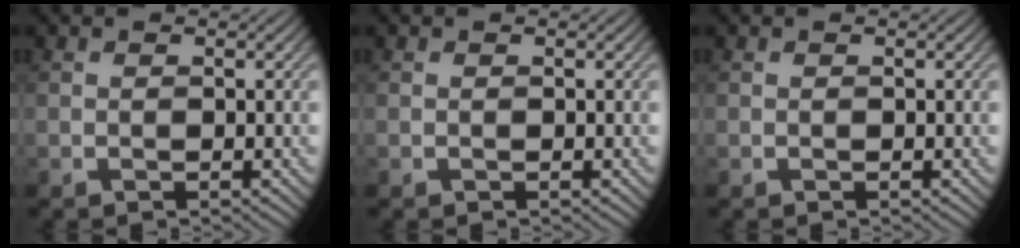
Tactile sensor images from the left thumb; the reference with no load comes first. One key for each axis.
{"total": 0.0}
{"total": 0.0}